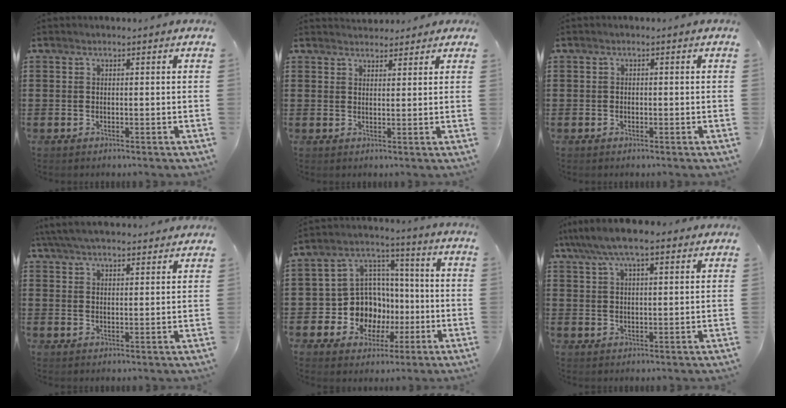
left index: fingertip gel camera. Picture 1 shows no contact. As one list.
[{"total": 2.4, "force": [2.2, 0.9, 0.1], "torque": [0.000, -0.002, 0.040]}, {"total": 0.7, "force": [-0.3, 0.6, 0.2], "torque": [-0.006, 0.001, -0.008]}, {"total": 5.0, "force": [4.7, 0.5, 1.7], "torque": [-0.047, -0.009, 0.086]}, {"total": 10.7, "force": [-2.1, 9.8, 3.6], "torque": [-0.109, 0.011, -0.032]}, {"total": 6.7, "force": [4.9, 1.9, 4.1], "torque": [-0.091, 0.000, 0.087]}]